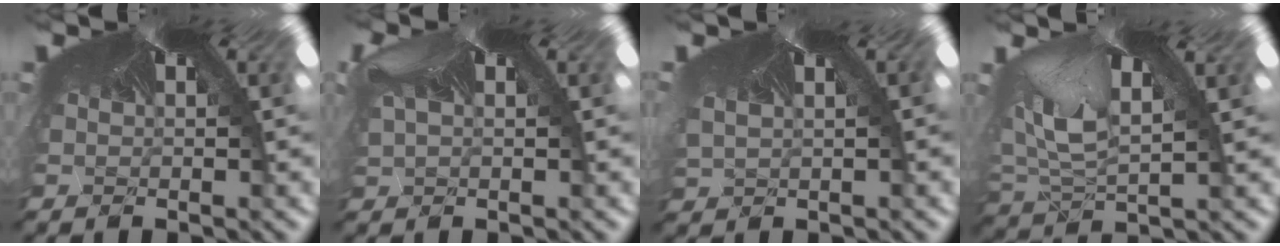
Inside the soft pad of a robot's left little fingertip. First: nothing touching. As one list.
[{"total": 1.7, "force": [0.3, -0.5, -1.6], "torque": [0.001, -0.006, 0.018]}, {"total": 1.1, "force": [0.1, 0.8, 0.7], "torque": [-0.034, -0.013, 0.021]}, {"total": 3.3, "force": [-2.7, 2.0, 0.0], "torque": [-0.050, -0.069, -0.004]}]